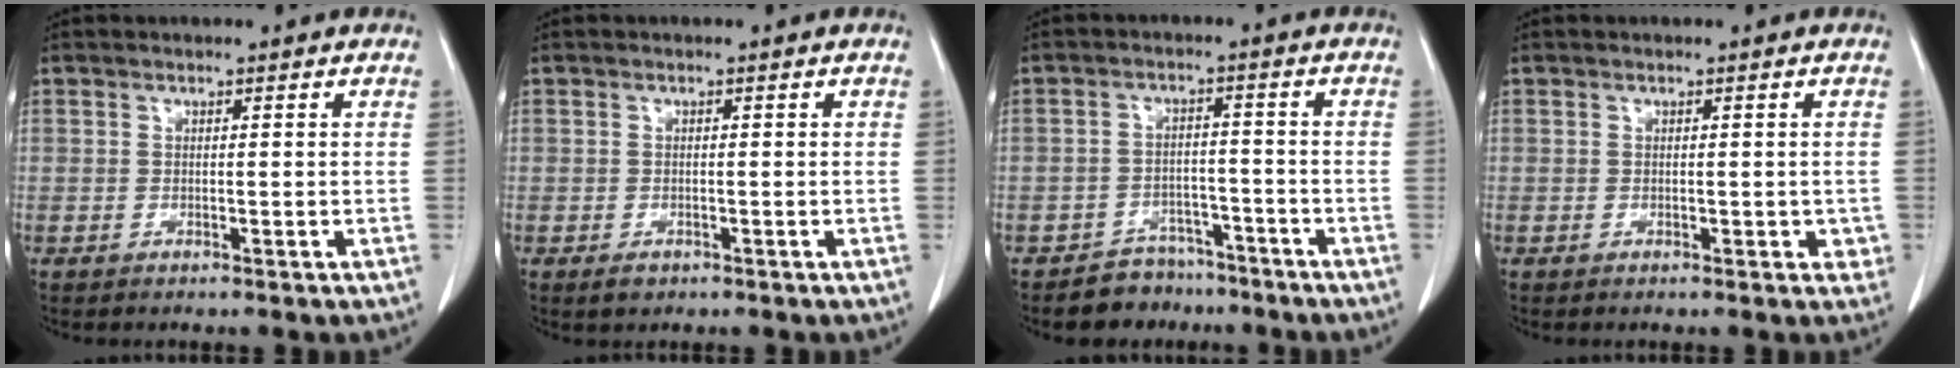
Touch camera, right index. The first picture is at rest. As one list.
[{"total": 1.5, "force": [-0.8, 1.1, 0.6], "torque": [-0.011, 0.001, -0.007]}, {"total": 5.4, "force": [-4.4, 3.2, -0.2], "torque": [0.009, 0.017, -0.069]}, {"total": 1.9, "force": [-0.5, 1.2, 1.4], "torque": [-0.005, 0.005, -0.004]}]